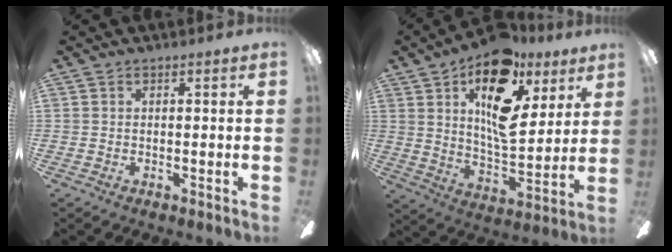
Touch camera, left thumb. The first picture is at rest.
{"total": 20.5, "force": [11.0, 9.8, 14.3], "torque": [-0.219, -0.053, 0.188]}